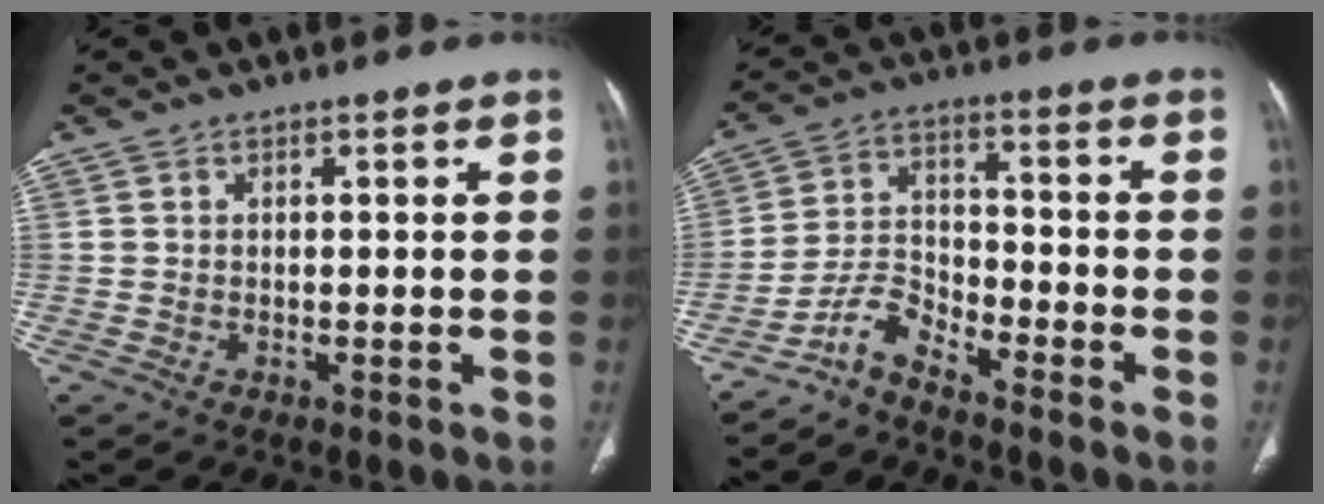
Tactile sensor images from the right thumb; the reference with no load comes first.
{"total": 5.7, "force": [-5.1, 1.5, 2.2], "torque": [-0.042, 0.049, -0.106]}